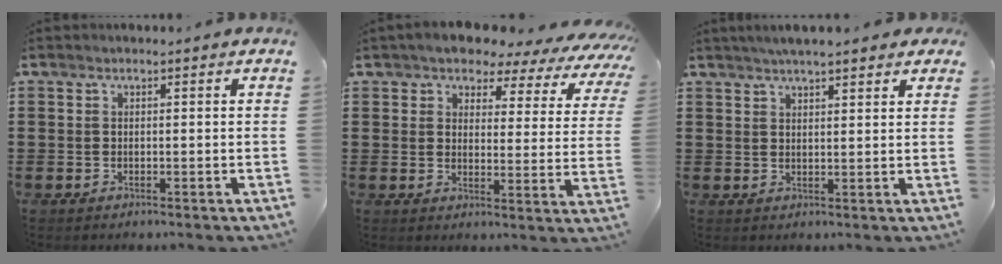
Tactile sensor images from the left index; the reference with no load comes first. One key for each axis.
{"total": 4.6, "fx": 4.2, "fy": 1.4, "fz": 1.1, "tx": -0.041, "ty": -0.024, "tz": 0.066}
{"total": 3.5, "fx": 3.1, "fy": 0.3, "fz": 1.7, "tx": -0.039, "ty": 0.005, "tz": 0.056}